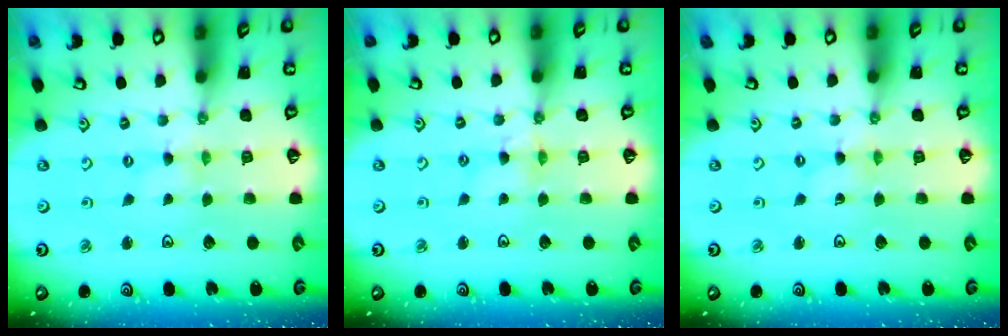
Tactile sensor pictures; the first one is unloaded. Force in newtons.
{"total": 2.4, "press": 2.4, "slide": 0.3}
{"total": 0.0}